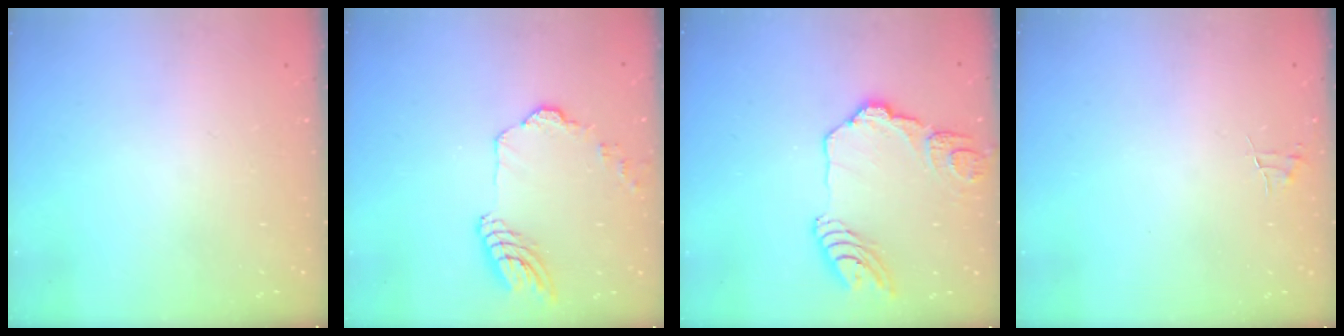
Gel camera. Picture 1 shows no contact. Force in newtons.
{"total": 13.7, "press": 13.6, "slide": 1.4}
{"total": 16.2, "press": 16.1, "slide": 1.6}
{"total": 3.2, "press": 3.2, "slide": 0.2}